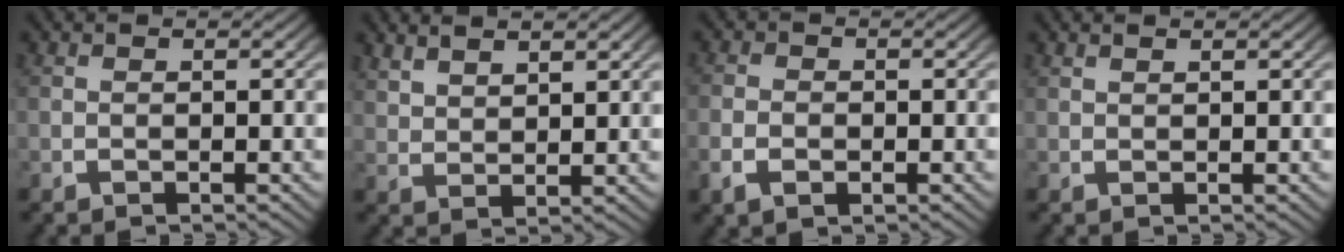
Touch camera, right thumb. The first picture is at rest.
{"total": 3.0, "force": [2.9, 0.4, 0.9], "torque": [-0.012, 0.007, 0.060]}
{"total": 2.2, "force": [-0.7, 1.6, 1.2], "torque": [-0.025, -0.005, -0.014]}
{"total": 0.7, "force": [0.7, -0.1, 0.1], "torque": [-0.003, 0.000, 0.017]}